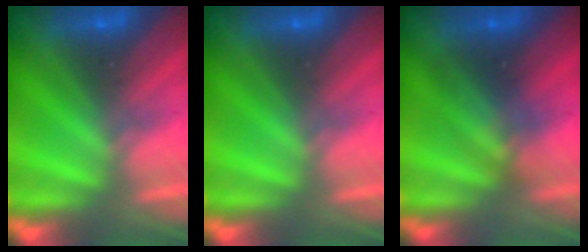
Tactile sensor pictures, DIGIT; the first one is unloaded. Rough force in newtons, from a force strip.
{"total": 0.0}
{"total": 2.7}